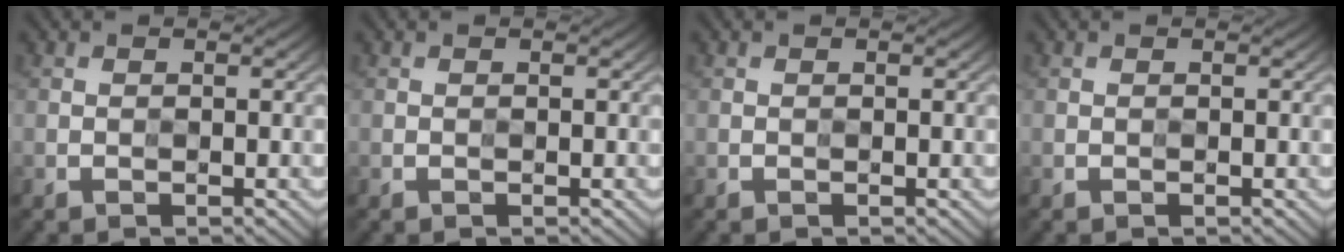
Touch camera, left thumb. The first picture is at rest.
{"total": 0.0}
{"total": 0.0}
{"total": 0.0}